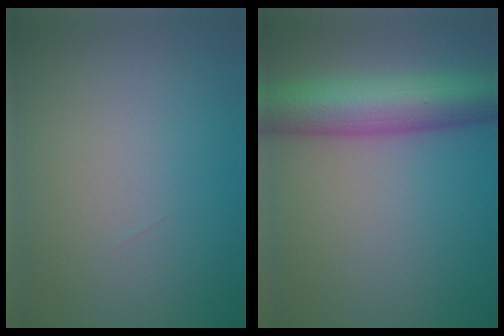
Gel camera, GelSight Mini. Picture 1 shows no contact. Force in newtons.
{"total": 8.2, "press": 8.2, "slide": 0.2}